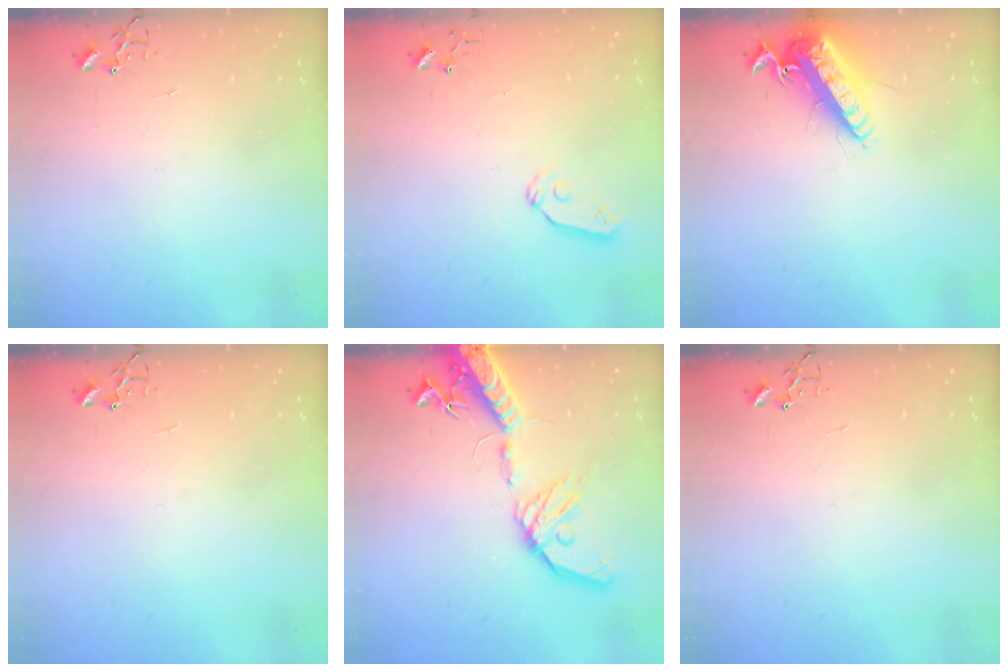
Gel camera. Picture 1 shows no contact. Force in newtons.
{"total": 6.5, "press": 6.5, "slide": 0.2}
{"total": 15.9, "press": 15.5, "slide": 3.3}
{"total": 0.0}
{"total": 20.1, "press": 19.7, "slide": 3.7}
{"total": 0.0}